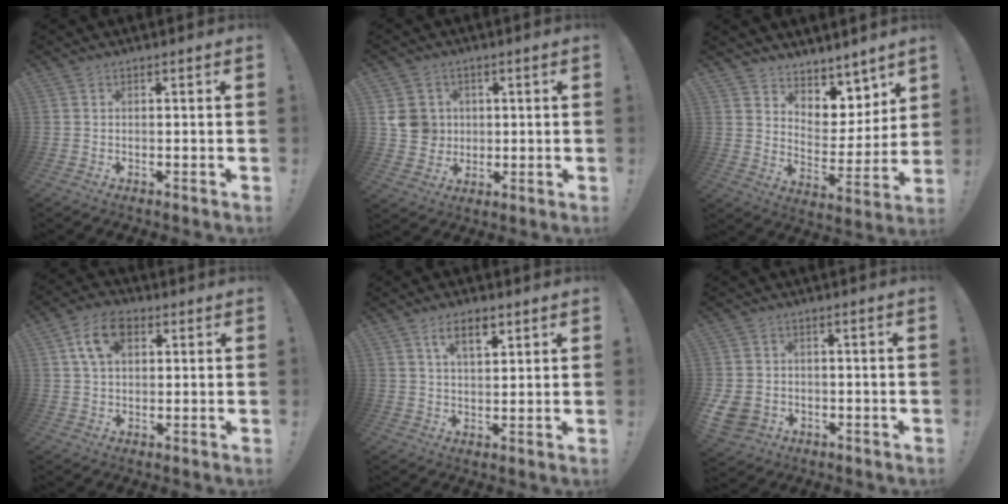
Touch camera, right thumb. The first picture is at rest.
{"total": 8.5, "force": [1.6, 8.1, 2.0], "torque": [-0.038, -0.008, 0.038]}
{"total": 7.3, "force": [5.7, 4.5, 0.9], "torque": [-0.005, -0.065, 0.111]}
{"total": 9.6, "force": [3.6, 6.2, 6.5], "torque": [-0.118, 0.010, 0.067]}
{"total": 6.9, "force": [3.7, 3.1, 5.0], "torque": [-0.081, -0.006, 0.063]}
{"total": 6.4, "force": [-2.0, 5.5, 2.6], "torque": [-0.065, 0.009, -0.032]}